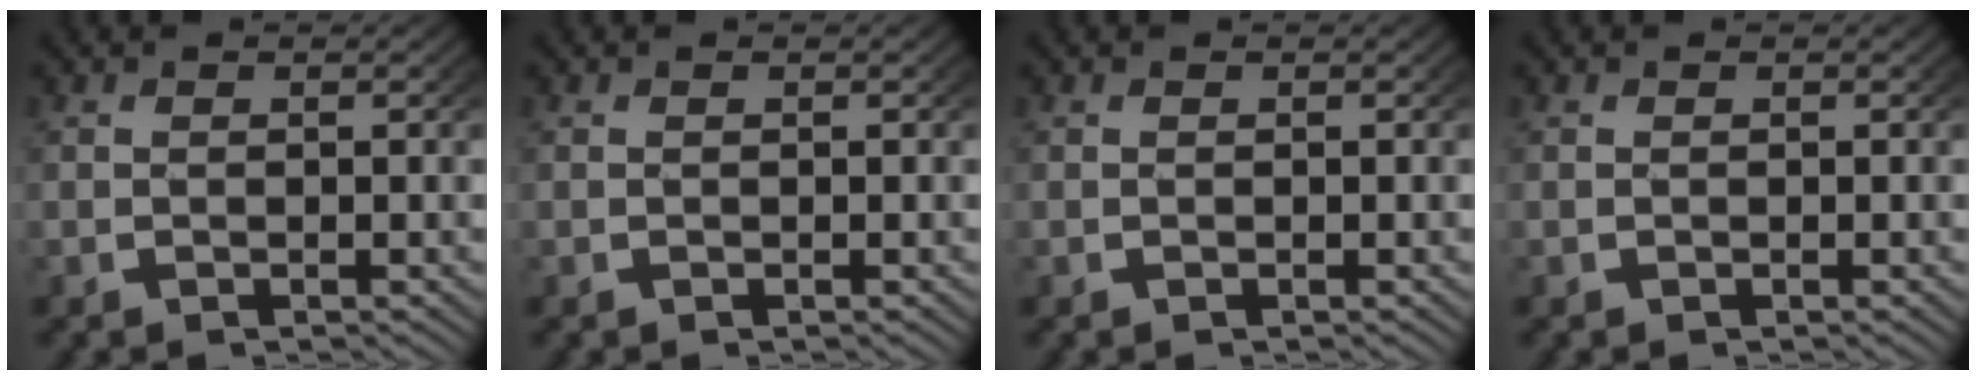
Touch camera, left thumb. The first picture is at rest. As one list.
[{"total": 0.0}, {"total": 0.0}, {"total": 0.0}]